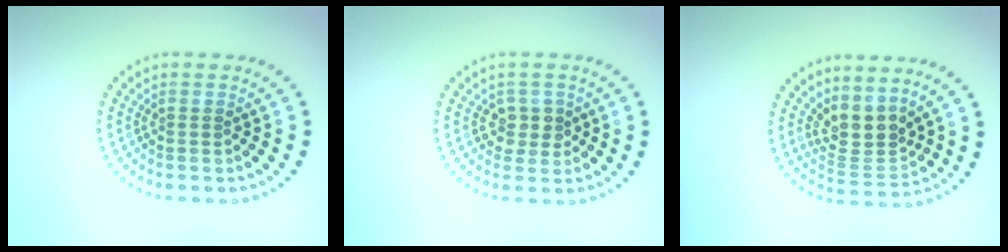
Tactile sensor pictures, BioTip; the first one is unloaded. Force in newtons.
{"total": 1.7, "press": 1.7, "slide": 0.4}
{"total": 3.5, "press": 2.6, "slide": 2.3}